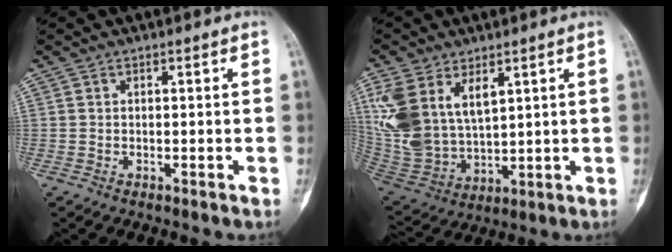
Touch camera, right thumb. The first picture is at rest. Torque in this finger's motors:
{"motor_torque": [-0.52, 2.72, 0.44, -0.07, 0.20]}